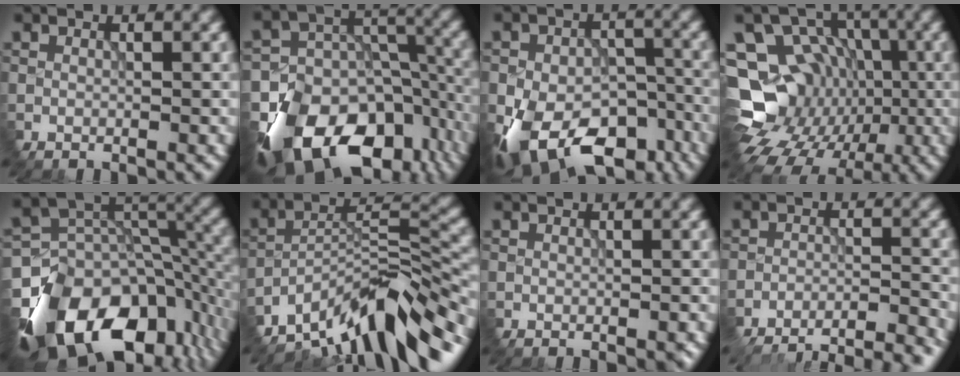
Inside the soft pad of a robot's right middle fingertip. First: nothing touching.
{"total": 14.2, "force": [-8.8, 9.5, 5.7], "torque": [-0.138, -0.024, -0.110]}
{"total": 13.1, "force": [-8.9, 6.9, 6.7], "torque": [-0.145, -0.042, -0.109]}
{"total": 12.3, "force": [-4.0, 10.8, 4.4], "torque": [-0.110, -0.004, -0.062]}
{"total": 15.1, "force": [-9.2, 9.5, 7.2], "torque": [-0.163, -0.036, -0.117]}
{"total": 10.8, "force": [-9.3, 1.6, 5.3], "torque": [-0.102, 0.016, -0.151]}
{"total": 1.1, "force": [-0.5, 0.3, 0.9], "torque": [0.002, 0.007, 0.007]}
{"total": 14.7, "force": [-14.3, 2.3, 2.5], "torque": [-0.012, 0.017, -0.144]}